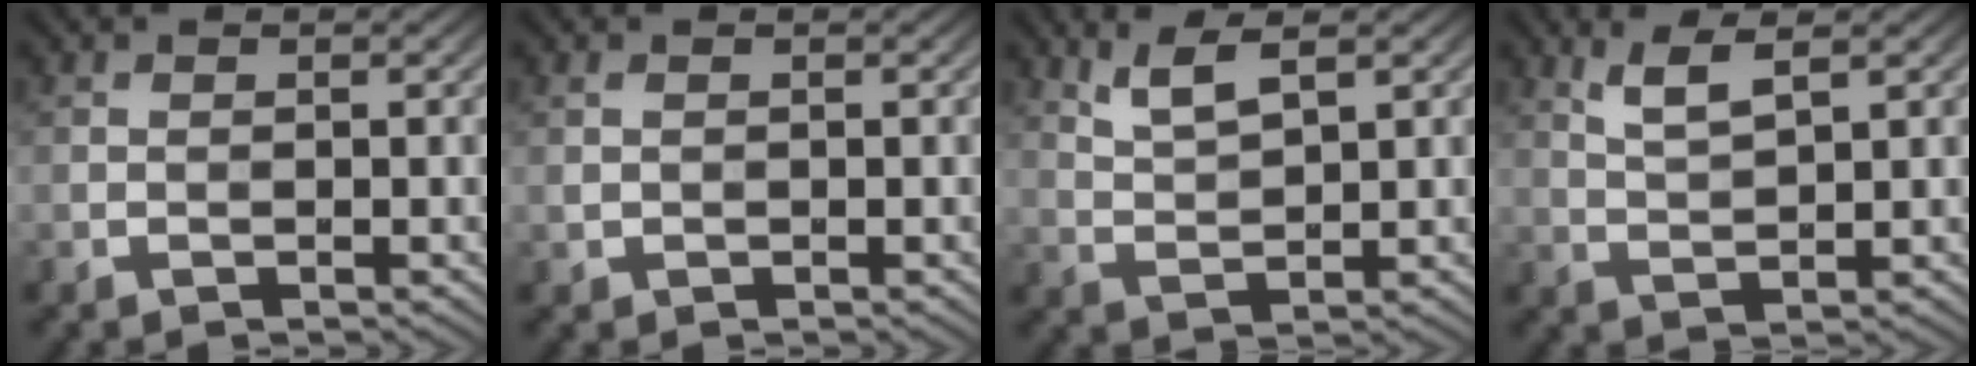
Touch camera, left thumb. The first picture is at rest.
{"total": 0.8, "force": [0.2, 0.6, 0.5], "torque": [-0.013, -0.001, 0.006]}
{"total": 4.1, "force": [2.7, 1.1, 2.9], "torque": [-0.075, 0.000, 0.061]}
{"total": 3.7, "force": [2.3, 0.8, 2.8], "torque": [-0.068, 0.001, 0.052]}